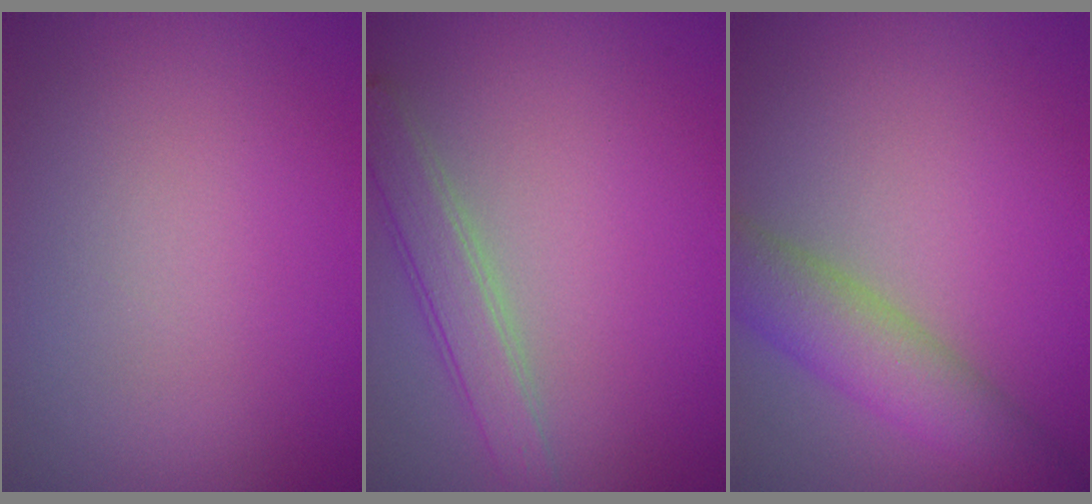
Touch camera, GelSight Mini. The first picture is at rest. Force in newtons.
{"total": 2.9, "press": 2.9, "slide": 0.1}
{"total": 4.9, "press": 4.9, "slide": 0.2}